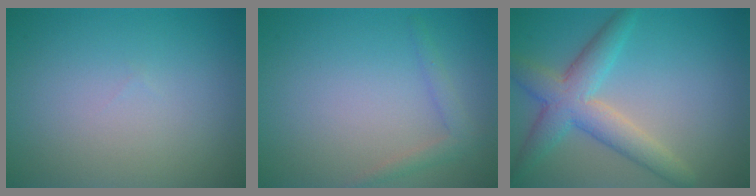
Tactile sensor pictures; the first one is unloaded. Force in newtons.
{"total": 1.5, "press": 1.5, "slide": 0.1}
{"total": 5.1, "press": 5.1, "slide": 0.3}